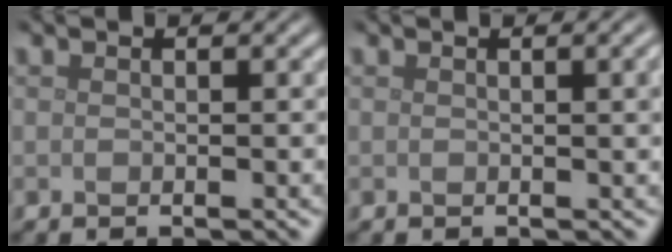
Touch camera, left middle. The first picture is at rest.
{"total": 2.6, "force": [0.5, 0.8, 2.4], "torque": [-0.021, 0.007, 0.004]}